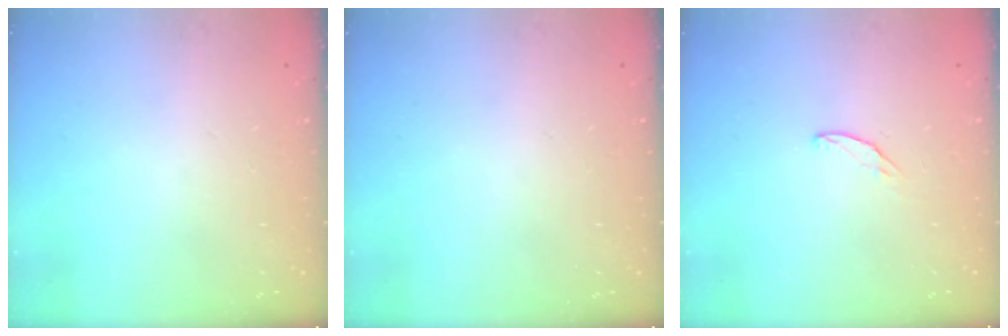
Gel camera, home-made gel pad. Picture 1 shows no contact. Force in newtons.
{"total": 0.0}
{"total": 3.7, "press": 3.6, "slide": 0.3}